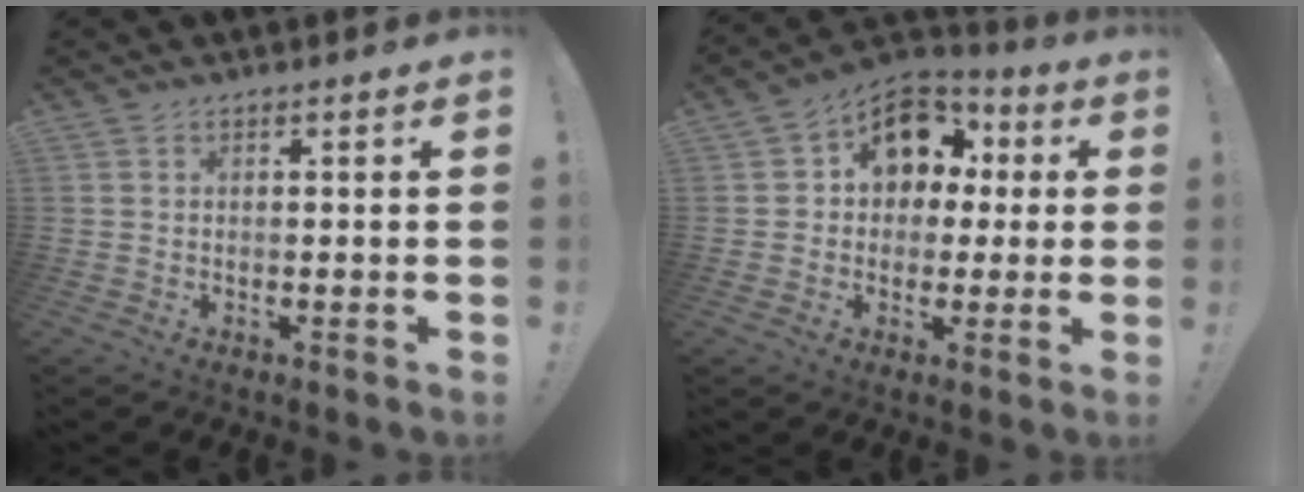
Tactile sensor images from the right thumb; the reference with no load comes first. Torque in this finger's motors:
{"motor_torque": [1.15, 1.16, 0.10, 0.09, 0.02]}